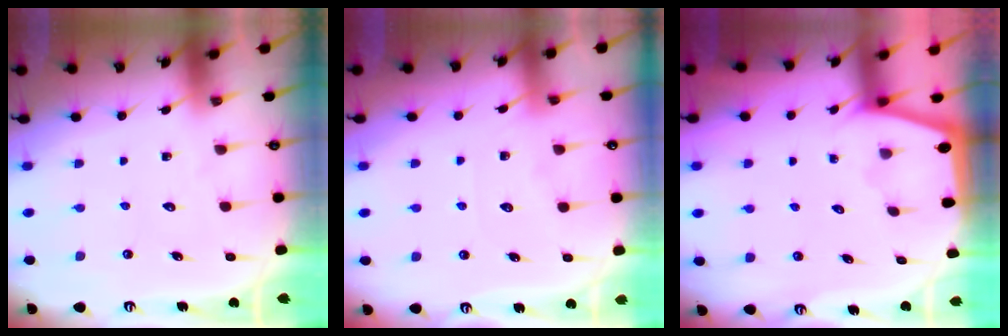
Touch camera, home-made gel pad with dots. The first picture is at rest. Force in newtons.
{"total": 3.7, "press": 3.7, "slide": 0.5}
{"total": 1.1, "press": 1.0, "slide": 0.2}